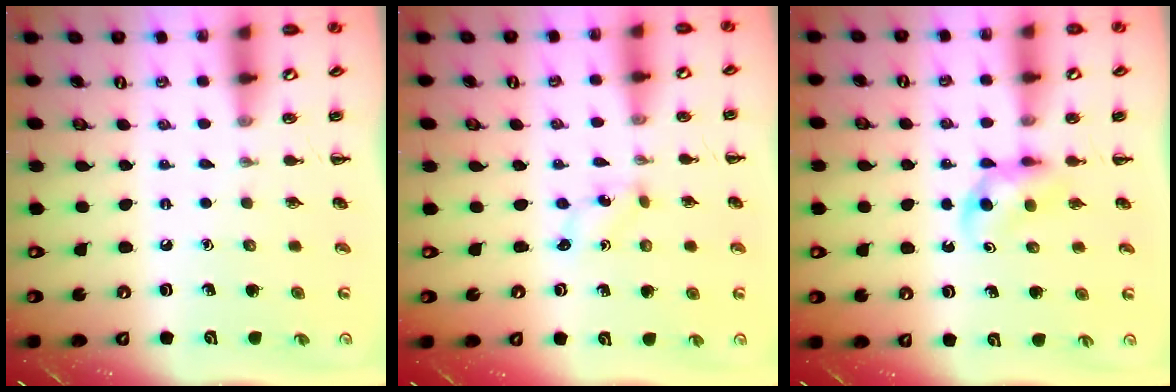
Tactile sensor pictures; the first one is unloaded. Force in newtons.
{"total": 0.0}
{"total": 3.5, "press": 3.2, "slide": 1.4}